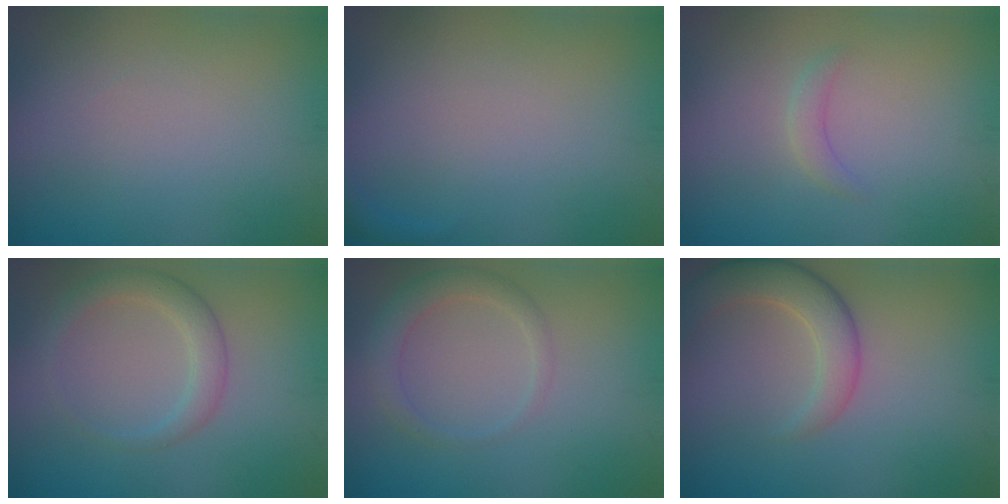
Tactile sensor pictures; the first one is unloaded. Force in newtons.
{"total": 0.7, "press": 0.7, "slide": 0.1}
{"total": 1.2, "press": 1.2, "slide": 0.0}
{"total": 2.6, "press": 2.6, "slide": 0.2}
{"total": 2.2, "press": 2.2, "slide": 0.3}
{"total": 4.4, "press": 4.4, "slide": 0.4}